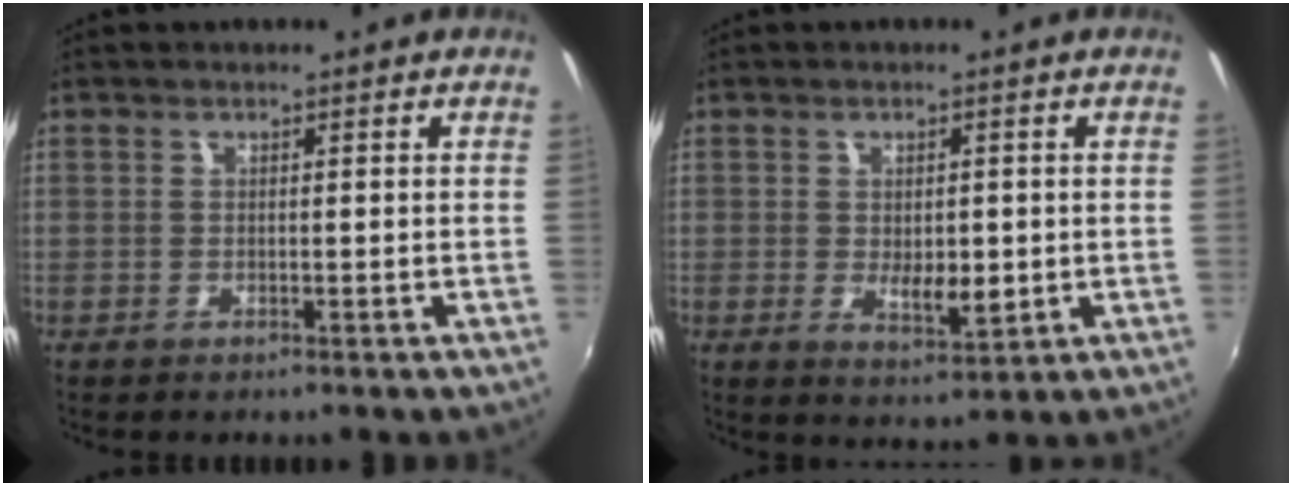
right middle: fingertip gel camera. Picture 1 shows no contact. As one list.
[{"total": 4.5, "force": [-0.3, 2.3, 3.8], "torque": [-0.061, -0.011, -0.001]}]